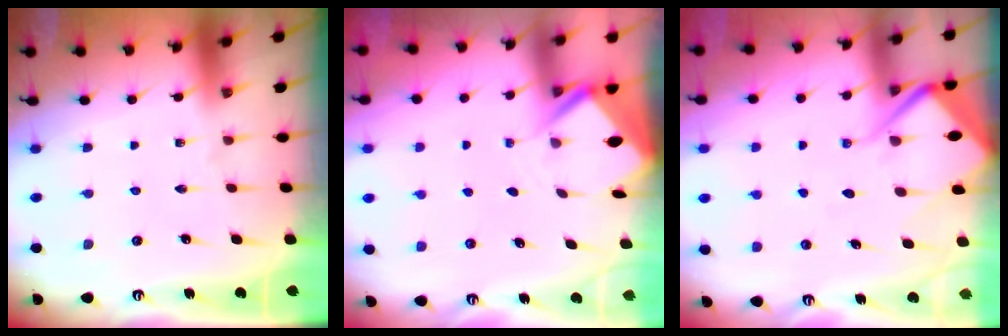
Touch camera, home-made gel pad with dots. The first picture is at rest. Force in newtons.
{"total": 2.9, "press": 2.9, "slide": 0.3}
{"total": 9.3, "press": 9.3, "slide": 1.0}